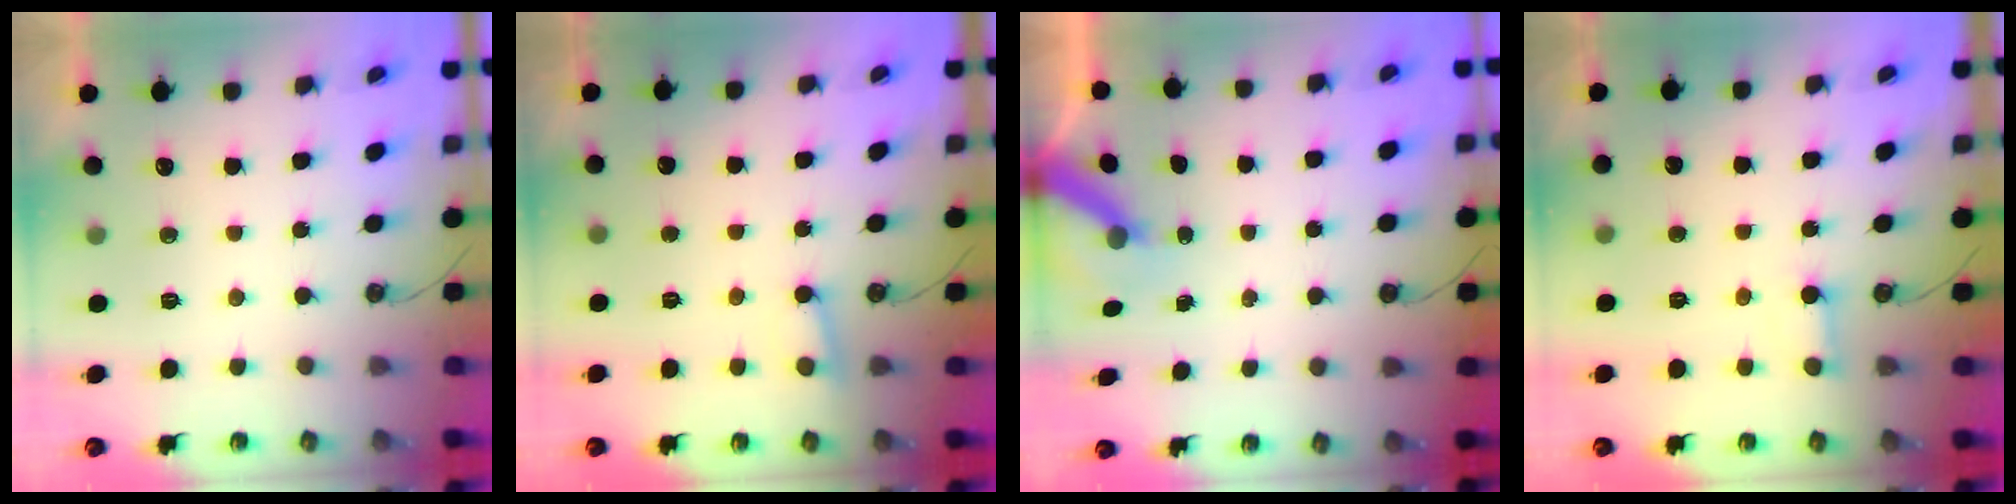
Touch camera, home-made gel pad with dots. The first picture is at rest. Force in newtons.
{"total": 2.9, "press": 2.9, "slide": 0.3}
{"total": 6.5, "press": 6.5, "slide": 0.7}
{"total": 3.1, "press": 3.1, "slide": 0.2}